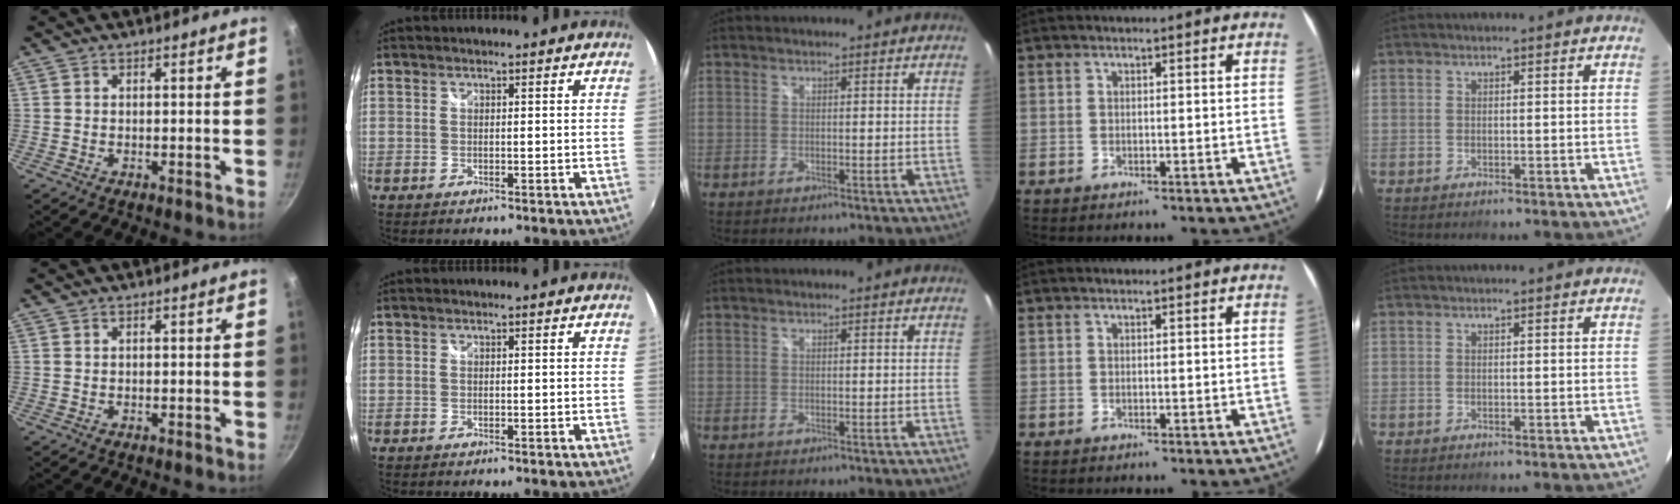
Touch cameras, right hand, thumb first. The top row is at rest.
{}